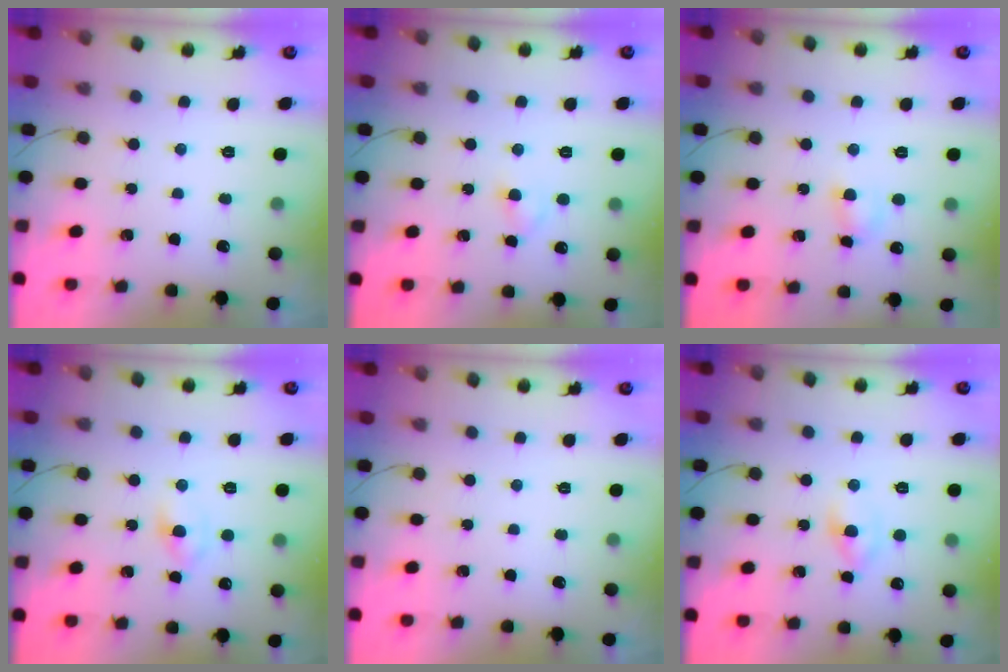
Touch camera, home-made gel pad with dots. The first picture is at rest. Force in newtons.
{"total": 2.7, "press": 2.6, "slide": 1.0}
{"total": 3.6, "press": 3.3, "slide": 1.5}
{"total": 2.2, "press": 1.9, "slide": 1.1}
{"total": 0.0}
{"total": 2.2, "press": 1.9, "slide": 1.1}